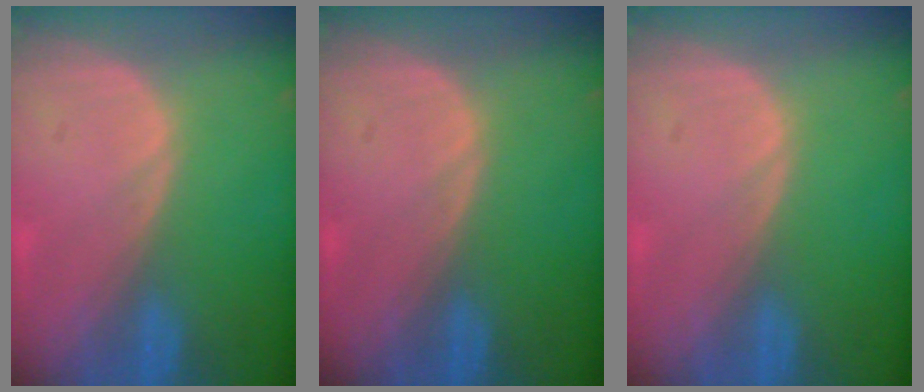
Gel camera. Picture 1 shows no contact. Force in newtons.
{"total": 0.0}
{"total": 0.0}